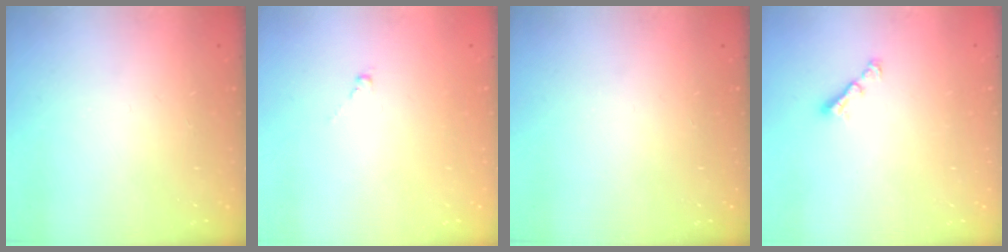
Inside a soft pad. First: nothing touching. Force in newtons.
{"total": 0.6, "press": 0.4, "slide": 0.4}
{"total": 0.0}
{"total": 2.9, "press": 2.8, "slide": 0.6}